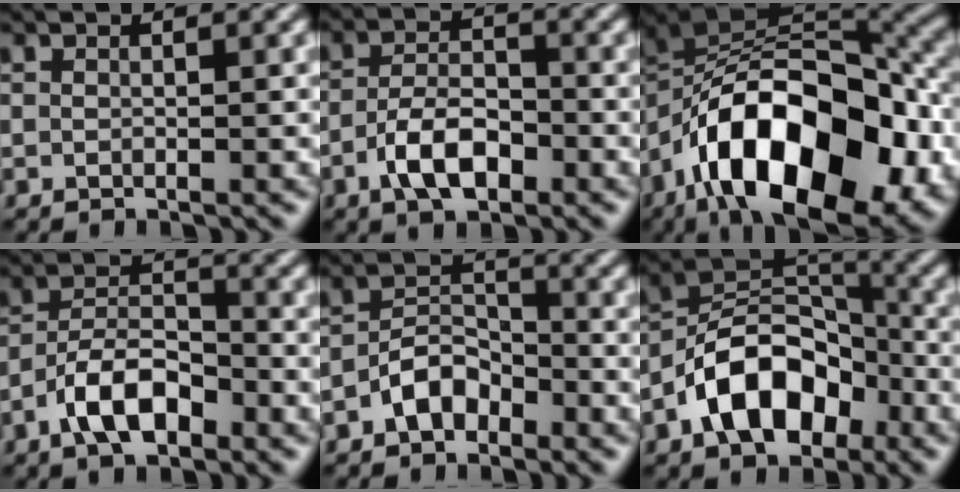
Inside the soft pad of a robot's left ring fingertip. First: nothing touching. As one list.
[{"total": 4.5, "force": [-2.1, 2.1, 3.3], "torque": [-0.061, 0.004, -0.042]}, {"total": 16.6, "force": [-7.2, 8.2, 12.5], "torque": [-0.193, 0.007, -0.131]}, {"total": 5.1, "force": [-2.9, 2.3, 3.6], "torque": [-0.061, 0.009, -0.057]}, {"total": 3.2, "force": [-2.0, 1.8, 1.7], "torque": [-0.028, 0.014, -0.041]}, {"total": 8.9, "force": [-4.2, 5.4, 5.7], "torque": [-0.093, 0.014, -0.086]}]